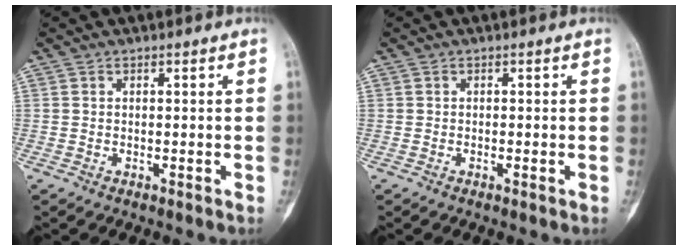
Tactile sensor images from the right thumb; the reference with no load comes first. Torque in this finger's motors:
{"motor_torque": [-0.33, -0.01, -0.29, 0.18, -0.03]}